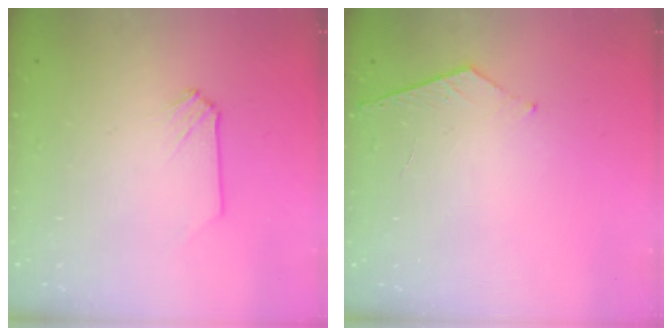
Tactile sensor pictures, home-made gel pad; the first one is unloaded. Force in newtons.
{"total": 5.2, "press": 5.1, "slide": 0.5}